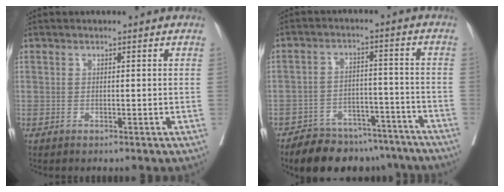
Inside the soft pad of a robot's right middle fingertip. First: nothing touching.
{"total": 15.0, "force": [-12.8, 6.1, 4.8], "torque": [-0.063, 0.015, -0.175]}